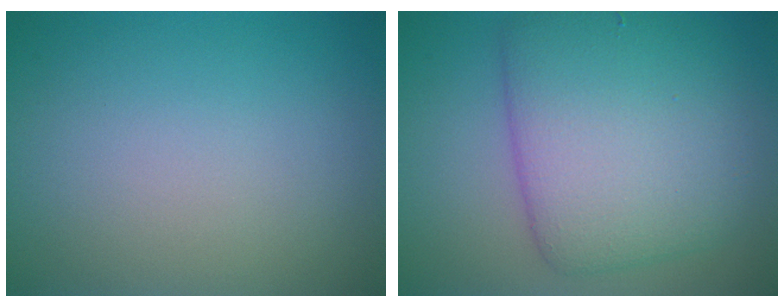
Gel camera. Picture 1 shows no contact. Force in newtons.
{"total": 8.7, "press": 8.7, "slide": 0.2}